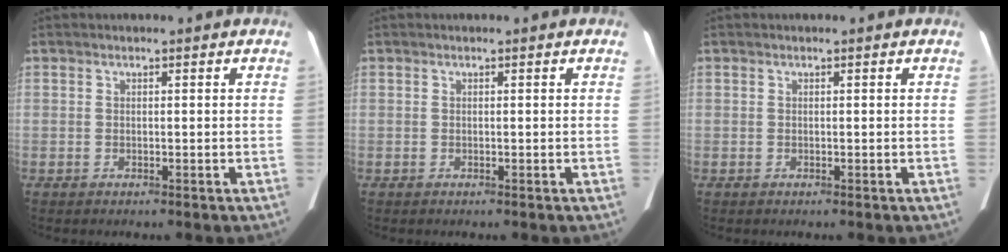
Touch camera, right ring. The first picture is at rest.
{"total": 0.0}
{"total": 0.0}